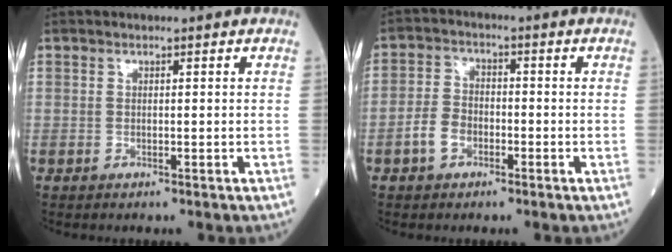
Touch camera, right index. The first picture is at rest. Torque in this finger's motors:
{"motor_torque": [0.10, -0.12, 0.31, 0.04]}